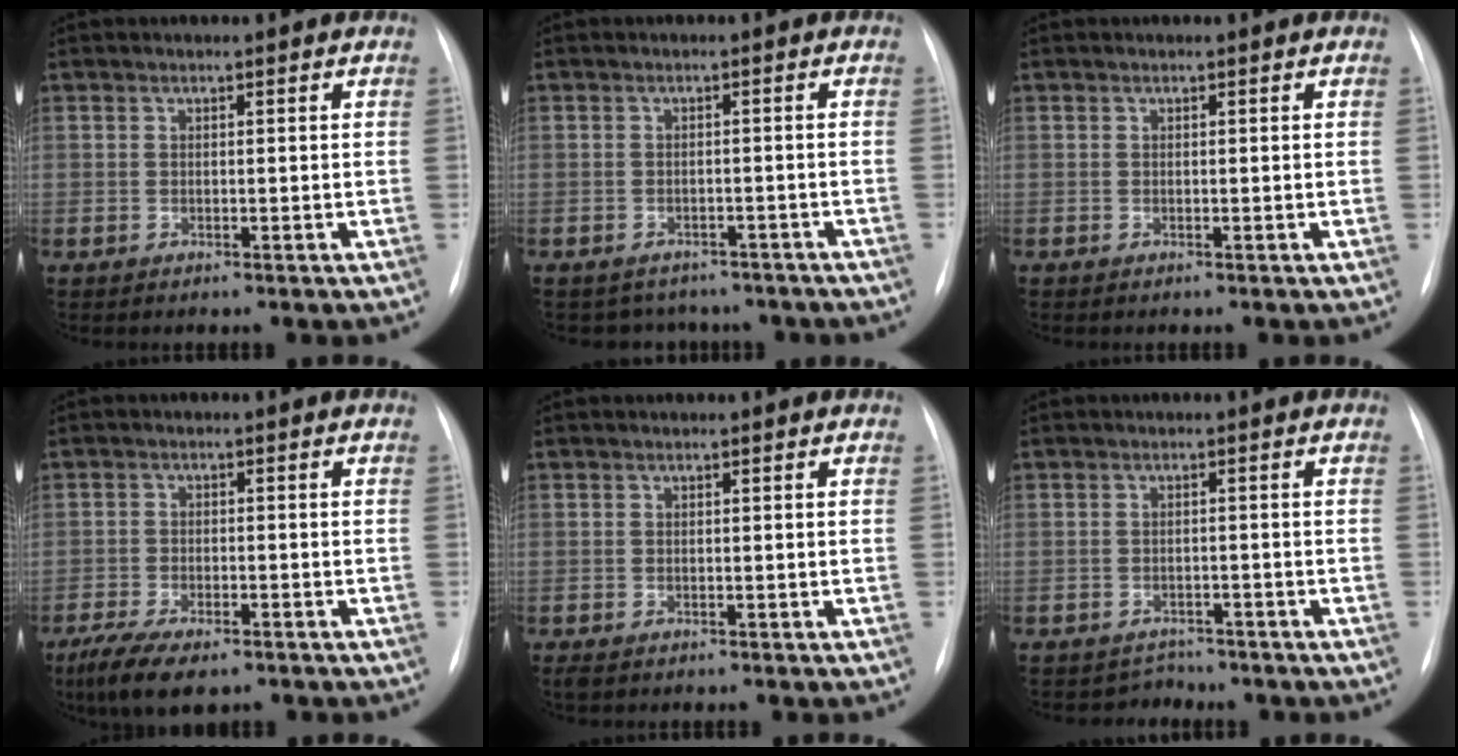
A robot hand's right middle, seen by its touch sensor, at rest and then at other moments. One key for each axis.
{"total": 7.4, "fx": -6.3, "fy": 3.7, "fz": 1.0, "tx": -0.008, "ty": 0.016, "tz": -0.065}
{"total": 0.0}
{"total": 8.9, "fx": -6.3, "fy": 3.0, "fz": 5.5, "tx": -0.095, "ty": -0.017, "tz": -0.100}
{"total": 1.1, "fx": -0.8, "fy": 0.6, "fz": 0.6, "tx": -0.012, "ty": -0.002, "tz": -0.008}
{"total": 2.6, "fx": -2.2, "fy": 1.2, "fz": -0.8, "tx": 0.008, "ty": 0.008, "tz": -0.031}